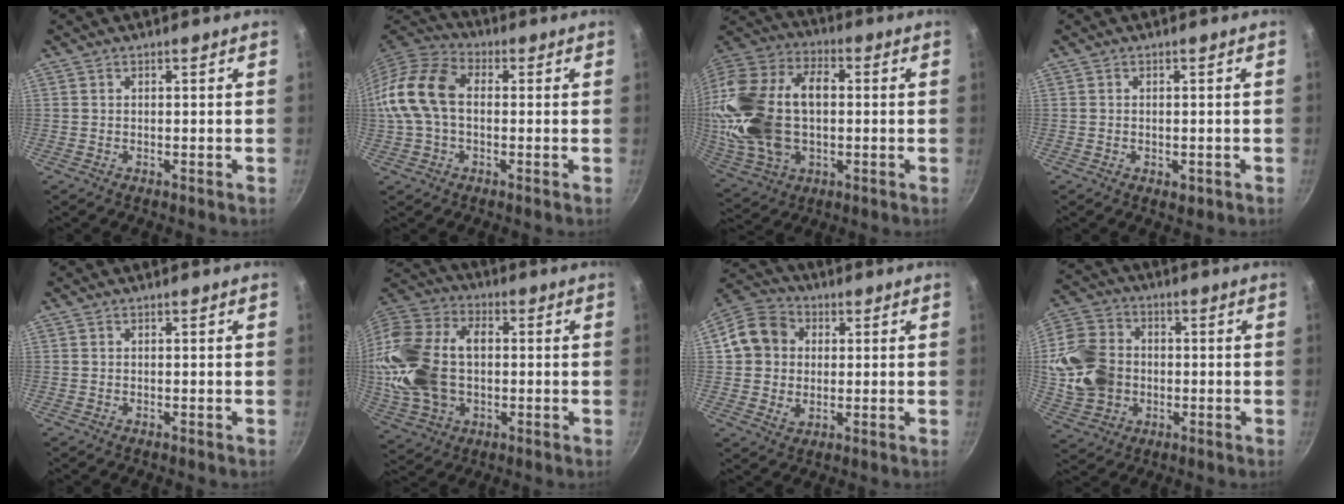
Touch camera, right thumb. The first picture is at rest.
{"total": 14.0, "force": [0.4, 9.3, 10.4], "torque": [-0.192, 0.036, -0.009]}
{"total": 26.2, "force": [0.5, 16.8, 20.1], "torque": [-0.401, 0.029, 0.013]}
{"total": 1.9, "force": [-0.6, 1.2, 1.3], "torque": [-0.017, -0.003, -0.008]}
{"total": 0.0}
{"total": 22.0, "force": [0.0, 15.0, 16.1], "torque": [-0.311, 0.030, 0.003]}
{"total": 10.9, "force": [1.9, 9.5, 5.2], "torque": [-0.069, 0.008, 0.019]}
{"total": 14.7, "force": [-0.5, 11.8, 8.7], "torque": [-0.153, 0.017, -0.009]}